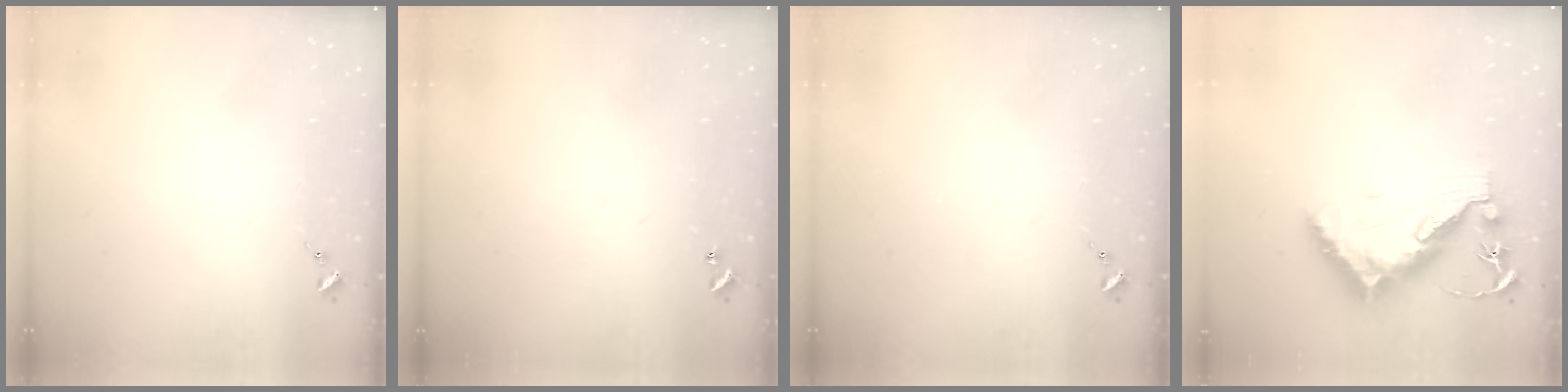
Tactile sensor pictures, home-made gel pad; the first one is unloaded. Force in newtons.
{"total": 0.9, "press": 0.9, "slide": 0.2}
{"total": 0.0}
{"total": 13.0, "press": 12.9, "slide": 0.7}